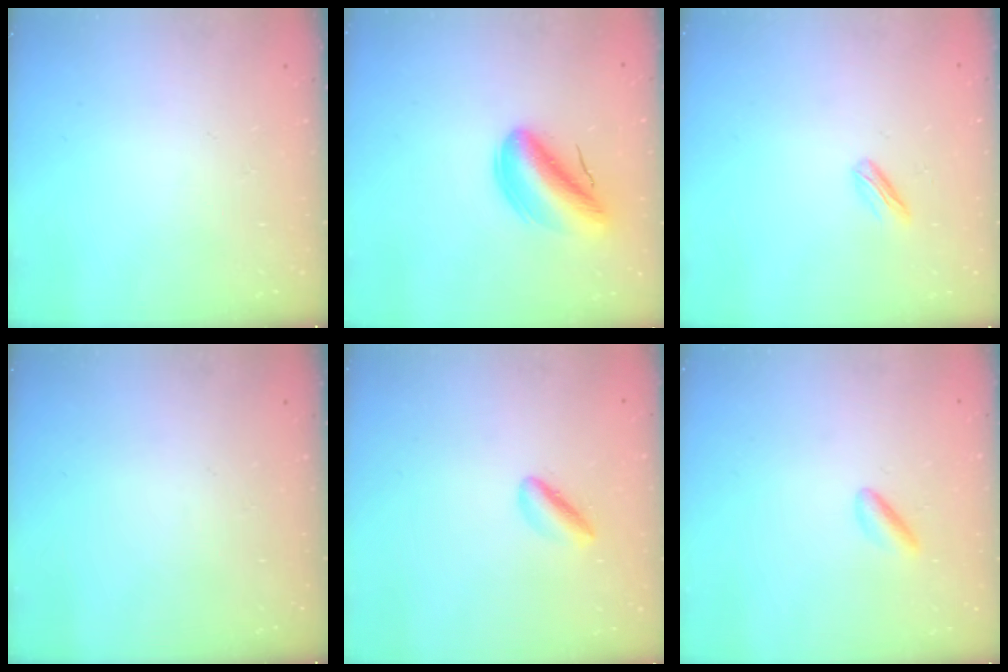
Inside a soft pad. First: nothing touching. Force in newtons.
{"total": 11.8, "press": 11.2, "slide": 3.4}
{"total": 2.8, "press": 2.7, "slide": 0.6}
{"total": 0.0}
{"total": 2.6, "press": 2.6, "slide": 0.4}
{"total": 2.1, "press": 2.0, "slide": 0.8}